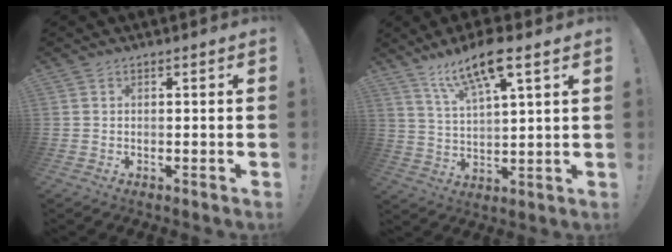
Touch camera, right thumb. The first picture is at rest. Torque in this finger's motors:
{"motor_torque": [-0.01, 0.38, 0.71, 0.89, 0.06]}